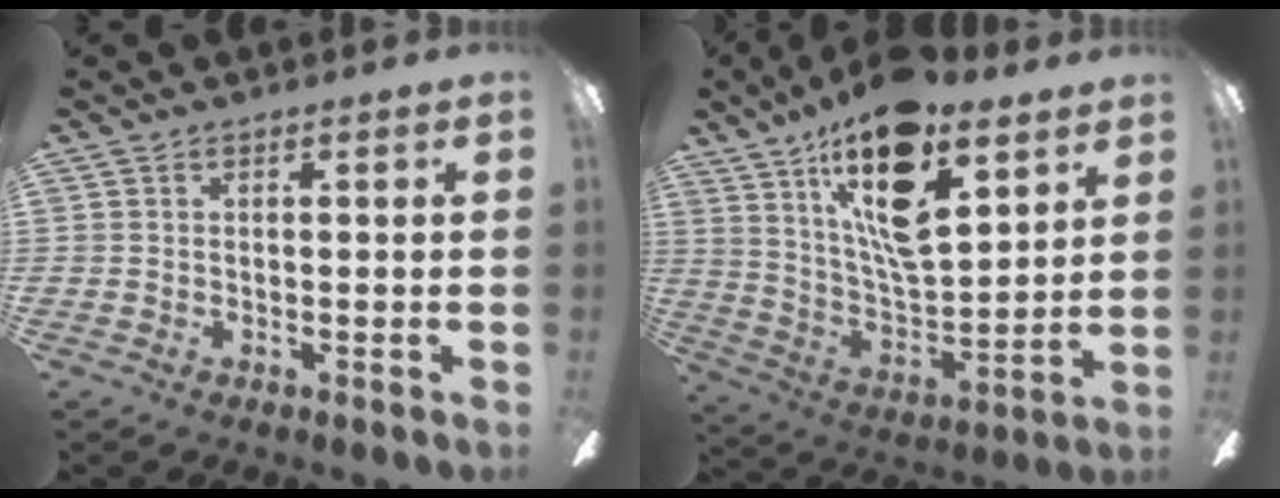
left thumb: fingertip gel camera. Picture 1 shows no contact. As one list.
[{"total": 20.7, "force": [13.3, 7.7, 13.9], "torque": [-0.250, -0.072, 0.226]}]